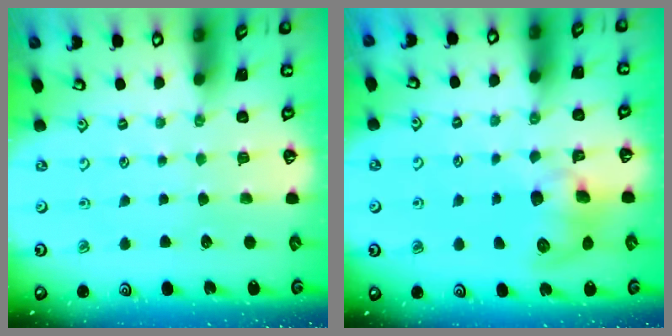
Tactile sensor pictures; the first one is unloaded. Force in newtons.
{"total": 9.1, "press": 9.1, "slide": 0.6}